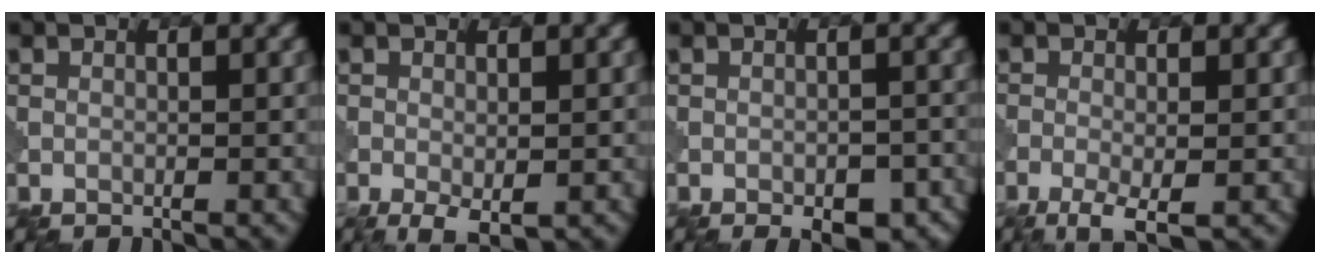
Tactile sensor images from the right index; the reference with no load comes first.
{"total": 1.9, "force": [-1.2, 0.3, 1.4], "torque": [-0.032, -0.011, -0.013]}
{"total": 5.5, "force": [-4.0, 2.4, 2.9], "torque": [-0.035, -0.003, -0.029]}
{"total": 2.8, "force": [-1.7, 0.4, 2.1], "torque": [-0.048, -0.008, -0.029]}